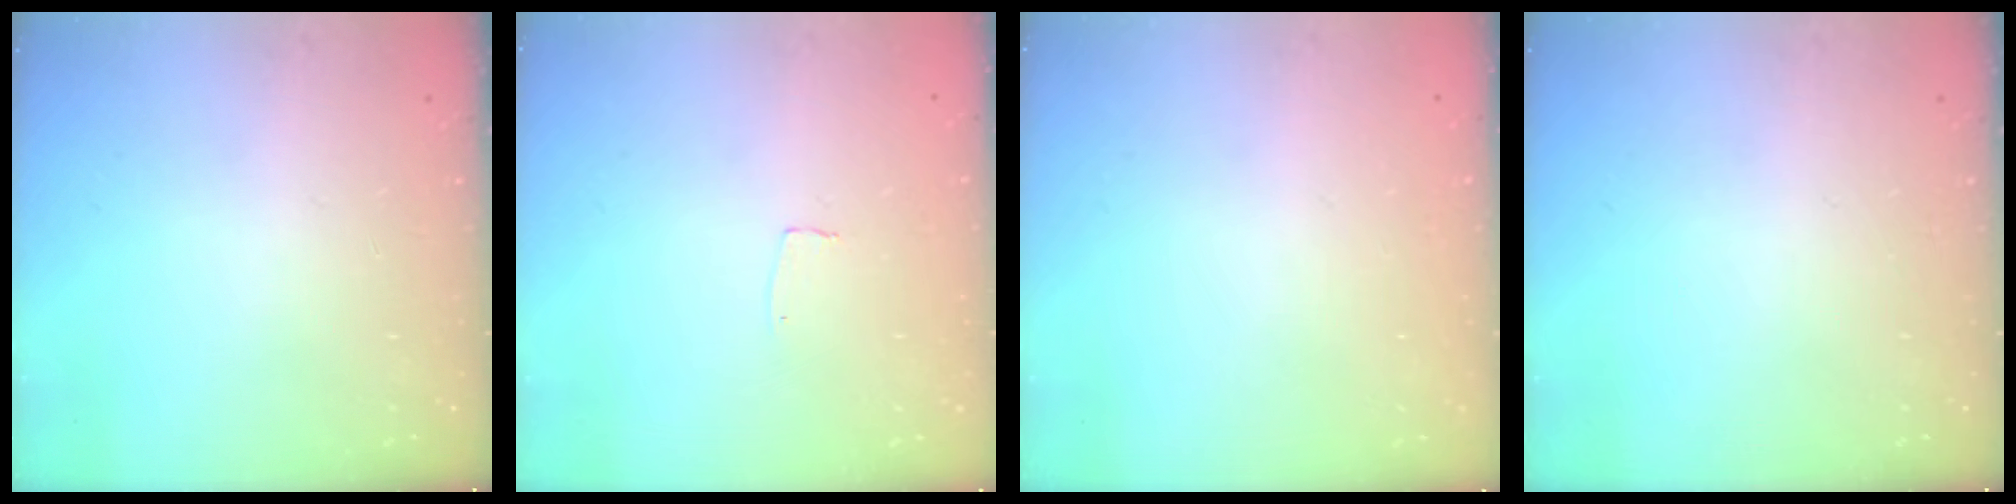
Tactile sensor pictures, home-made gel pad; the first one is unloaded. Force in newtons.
{"total": 3.0, "press": 3.0, "slide": 0.2}
{"total": 0.0}
{"total": 0.0}